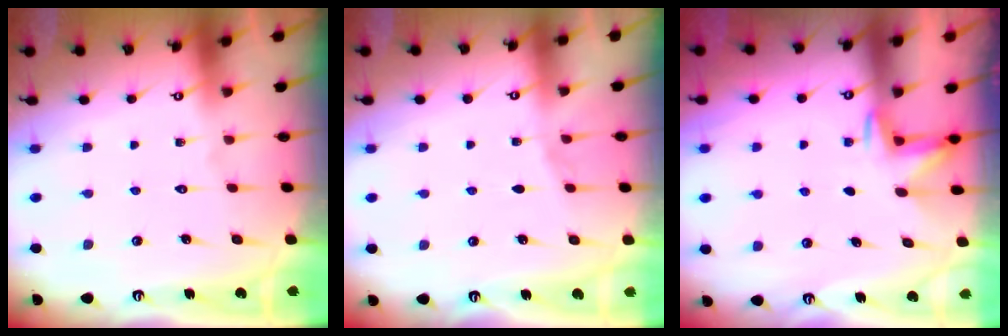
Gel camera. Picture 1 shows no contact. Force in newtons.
{"total": 2.8, "press": 2.7, "slide": 0.3}
{"total": 2.5, "press": 2.4, "slide": 0.7}